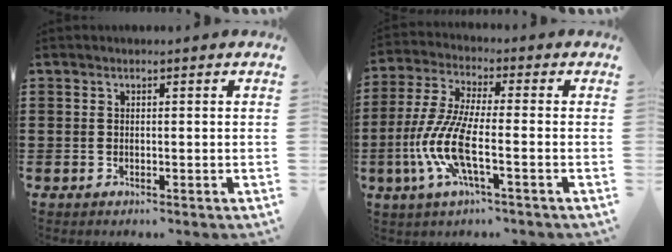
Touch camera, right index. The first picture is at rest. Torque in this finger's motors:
{"motor_torque": [2.14, 0.00, 1.05, 0.21]}